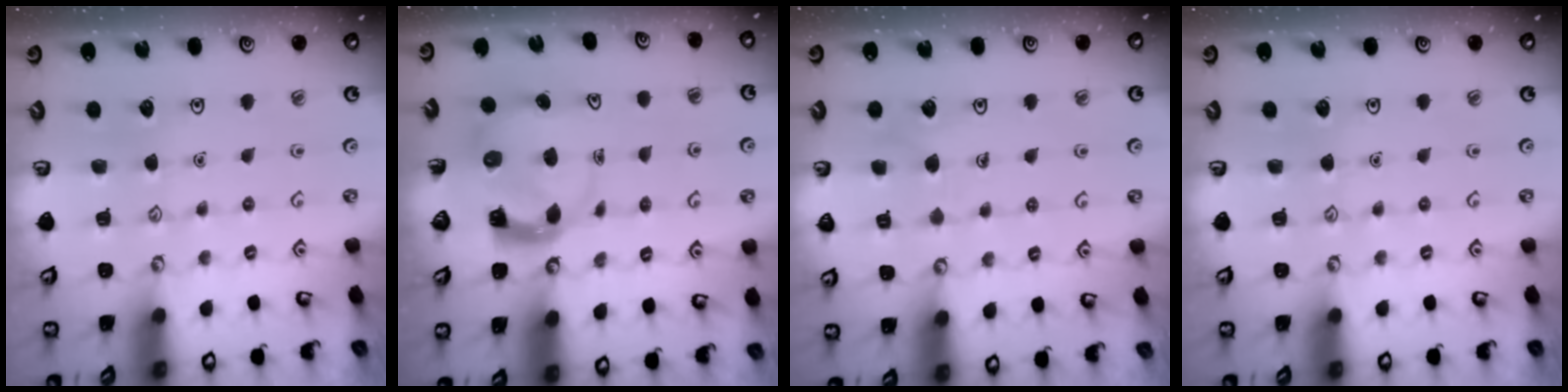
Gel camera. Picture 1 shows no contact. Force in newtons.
{"total": 3.7, "press": 3.7, "slide": 0.6}
{"total": 4.1, "press": 4.1, "slide": 0.2}
{"total": 0.0}